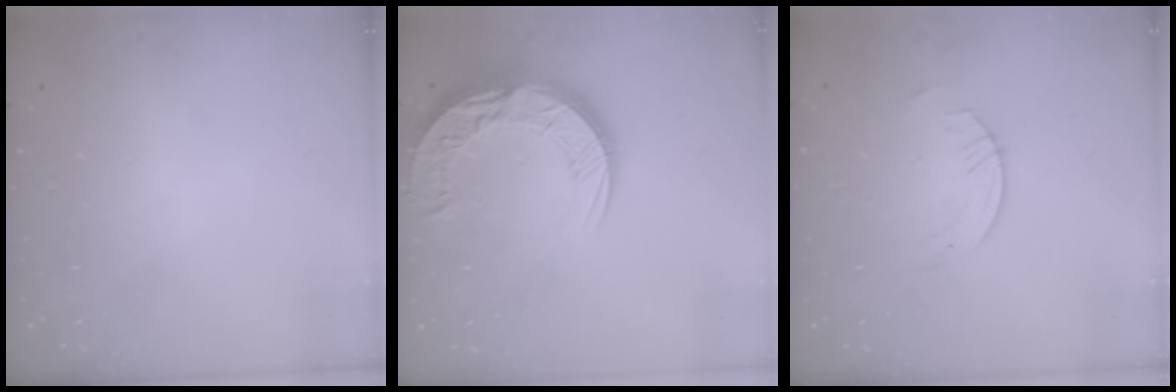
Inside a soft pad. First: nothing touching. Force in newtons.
{"total": 18.8, "press": 18.7, "slide": 1.5}
{"total": 0.8, "press": 0.8, "slide": 0.2}